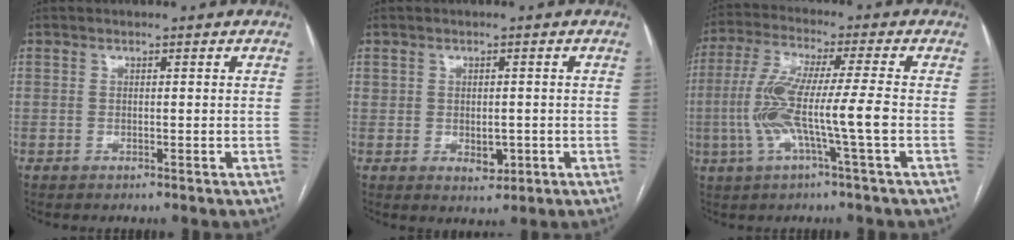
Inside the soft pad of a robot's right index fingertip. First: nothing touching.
{"total": 3.1, "force": [-0.5, 2.1, 2.2], "torque": [-0.029, 0.000, 0.003]}
{"total": 10.8, "force": [-2.3, -0.3, 10.5], "torque": [-0.218, 0.004, -0.049]}